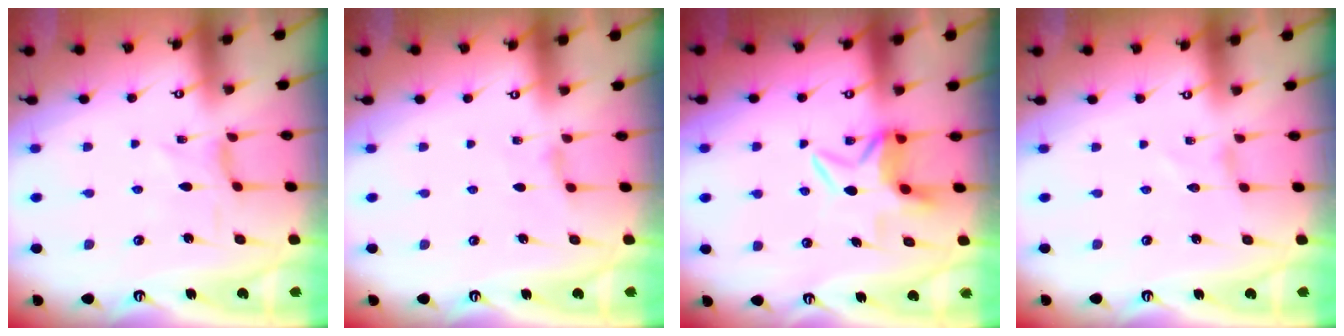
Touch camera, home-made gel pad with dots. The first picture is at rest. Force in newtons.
{"total": 2.2, "press": 2.2, "slide": 0.5}
{"total": 7.9, "press": 7.8, "slide": 1.1}
{"total": 0.0}